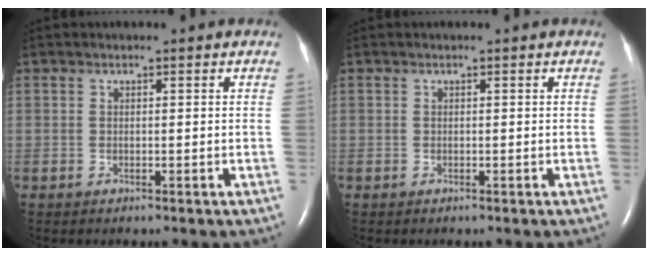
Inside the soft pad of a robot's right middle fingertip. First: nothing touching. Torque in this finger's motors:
{"motor_torque": [0.36, -0.36, -0.10, -0.21]}